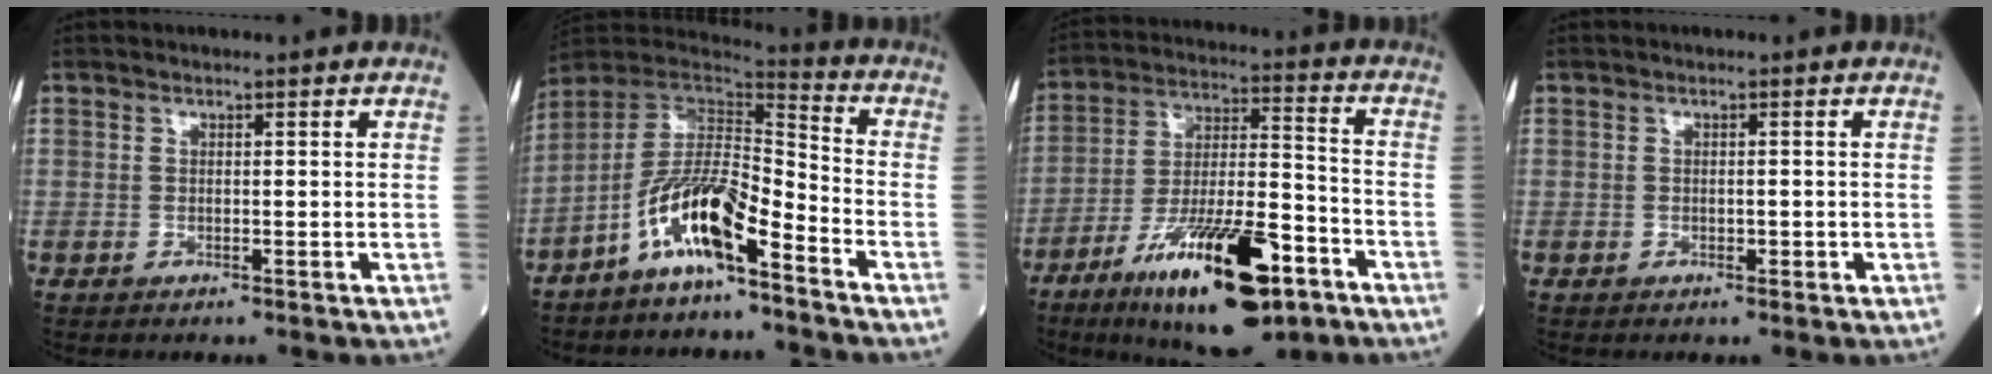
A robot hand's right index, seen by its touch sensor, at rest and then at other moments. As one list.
[{"total": 11.6, "force": [-6.9, 2.0, 9.1], "torque": [-0.181, 0.008, -0.131]}, {"total": 20.0, "force": [-10.9, 4.8, 16.0], "torque": [-0.269, -0.020, -0.177]}, {"total": 0.8, "force": [-0.3, 0.4, 0.6], "torque": [-0.008, 0.001, -0.003]}]